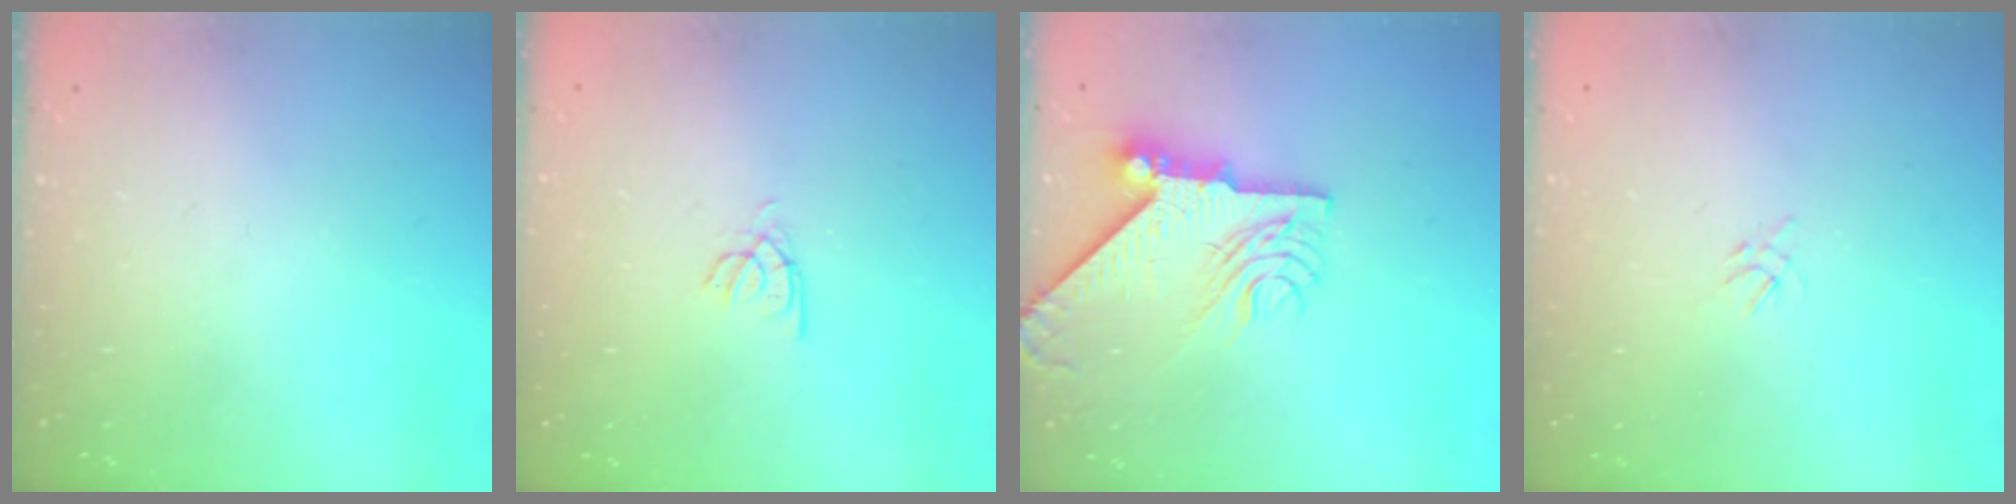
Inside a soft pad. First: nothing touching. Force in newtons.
{"total": 2.5, "press": 2.4, "slide": 0.3}
{"total": 10.2, "press": 10.1, "slide": 1.0}
{"total": 2.2, "press": 2.2, "slide": 0.5}